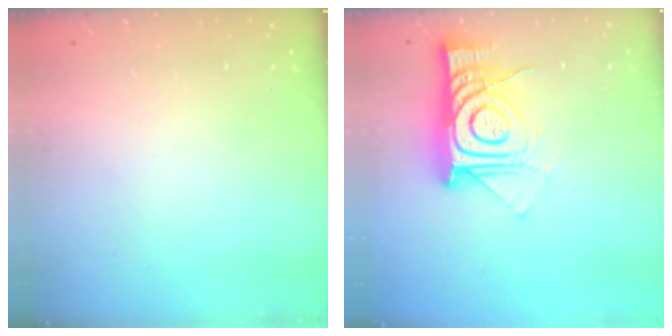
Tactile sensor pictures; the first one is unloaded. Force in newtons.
{"total": 14.7, "press": 14.6, "slide": 1.2}